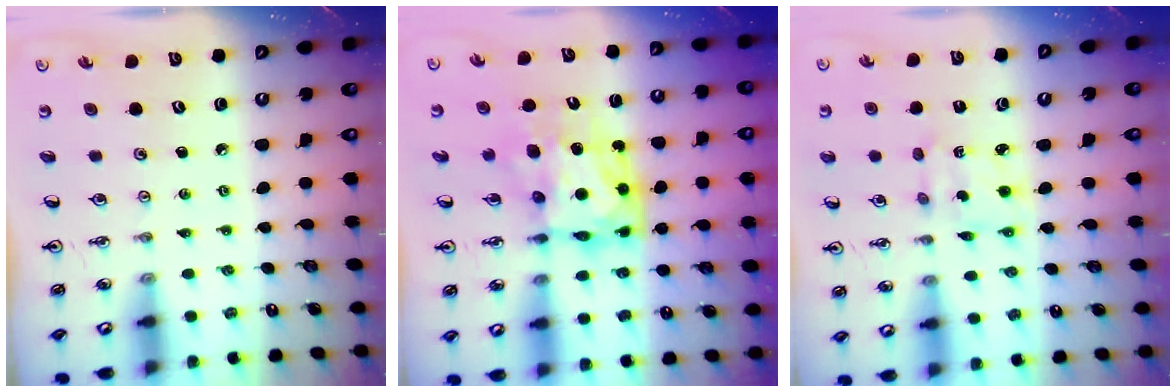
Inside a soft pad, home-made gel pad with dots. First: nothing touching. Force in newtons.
{"total": 9.7, "press": 9.6, "slide": 1.0}
{"total": 2.1, "press": 2.0, "slide": 0.4}